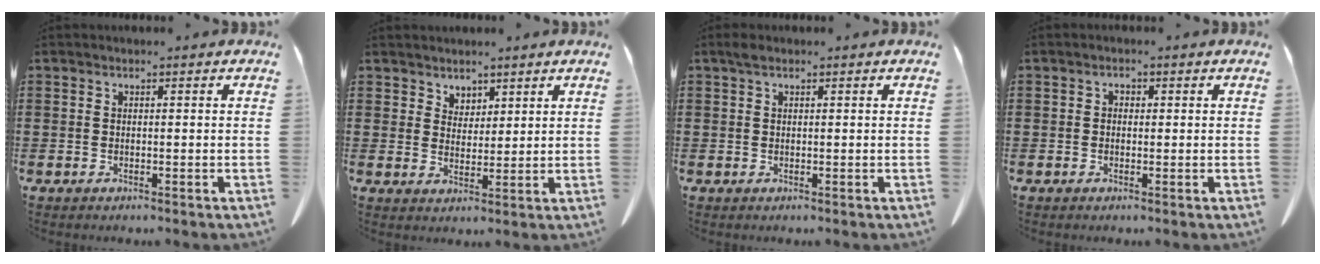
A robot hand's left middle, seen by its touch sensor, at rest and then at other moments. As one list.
[{"total": 3.3, "force": [2.8, 1.8, -0.1], "torque": [-0.010, 0.001, 0.054]}, {"total": 1.0, "force": [0.5, 0.6, 0.6], "torque": [-0.015, 0.004, 0.010]}, {"total": 0.8, "force": [-0.2, 0.7, 0.4], "torque": [-0.010, 0.004, -0.004]}]